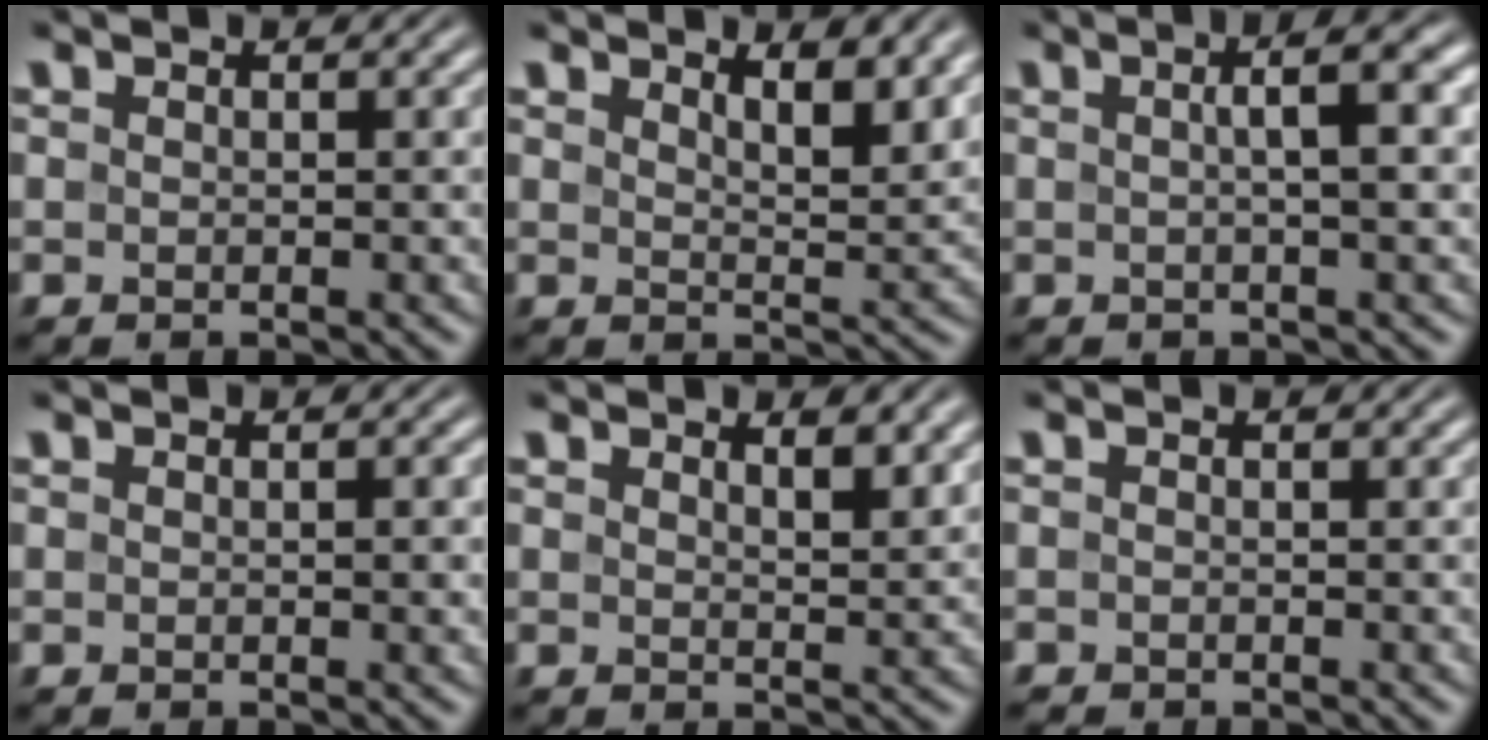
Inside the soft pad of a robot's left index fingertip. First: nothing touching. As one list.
[{"total": 4.1, "force": [2.8, 1.2, 2.7], "torque": [-0.036, -0.002, 0.042]}, {"total": 4.8, "force": [0.7, 1.1, 4.7], "torque": [-0.061, 0.017, 0.006]}, {"total": 0.8, "force": [0.0, 0.1, 0.8], "torque": [-0.010, 0.001, 0.001]}, {"total": 2.5, "force": [1.7, 0.6, 1.6], "torque": [-0.018, -0.003, 0.029]}, {"total": 0.6, "force": [-0.5, 0.1, -0.1], "torque": [0.000, -0.005, -0.010]}]